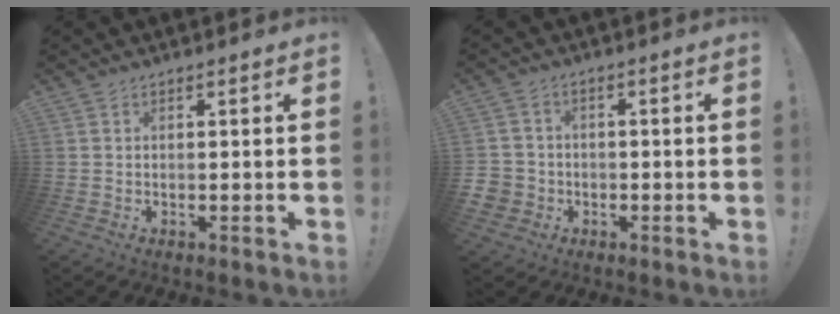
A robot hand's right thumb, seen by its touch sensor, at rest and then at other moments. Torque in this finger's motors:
{"motor_torque": [0.88, 0.97, -0.24, -0.10, 0.00]}